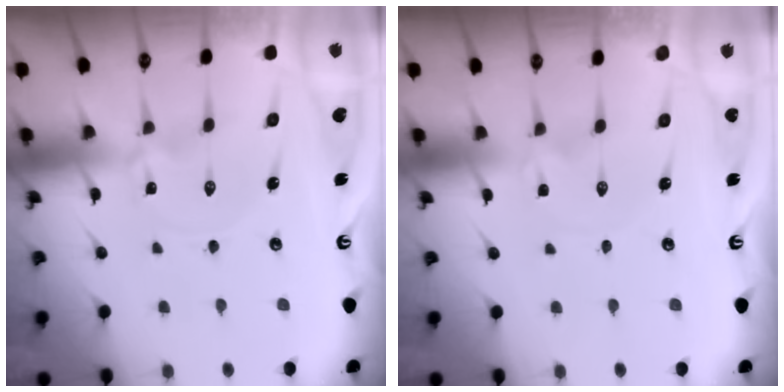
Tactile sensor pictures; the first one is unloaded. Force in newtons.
{"total": 0.8, "press": 0.8, "slide": 0.1}